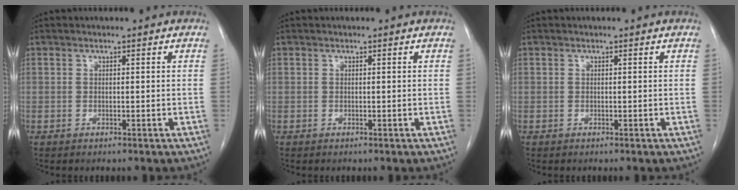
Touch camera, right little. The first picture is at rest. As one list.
[{"total": 0.0}, {"total": 0.0}]